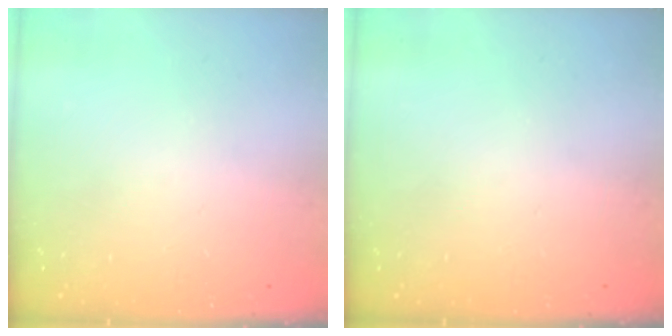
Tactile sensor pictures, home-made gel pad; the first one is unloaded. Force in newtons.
{"total": 0.0}